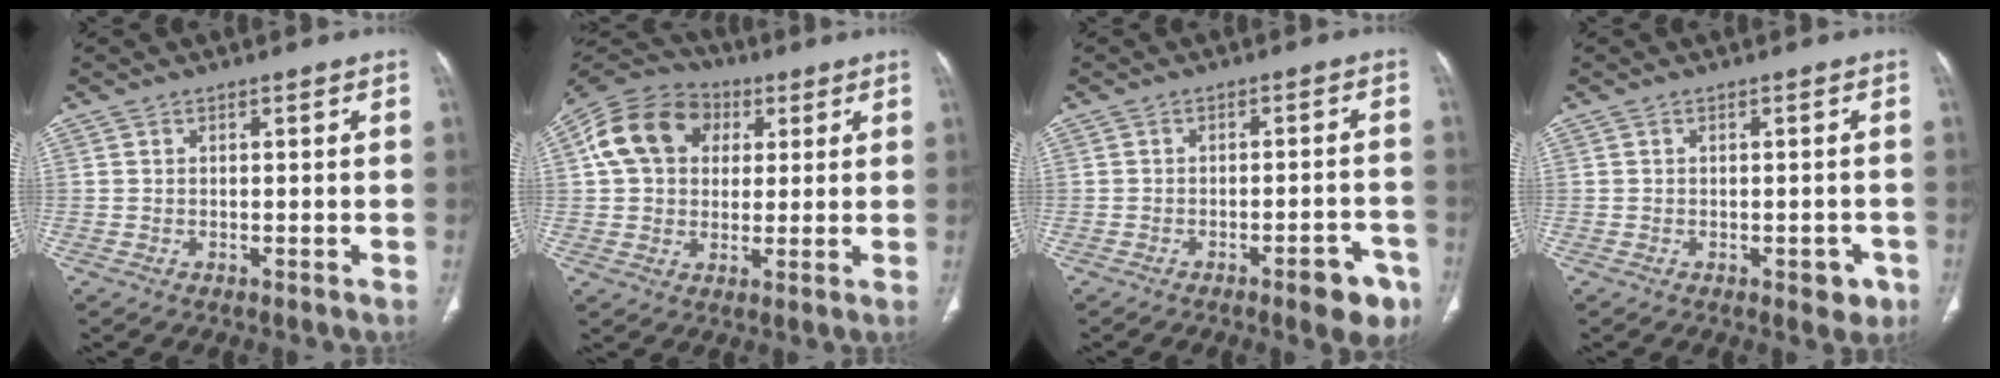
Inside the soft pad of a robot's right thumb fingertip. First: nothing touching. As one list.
[{"total": 14.9, "force": [3.8, 11.6, 8.4], "torque": [-0.142, 0.015, 0.058]}, {"total": 7.4, "force": [-4.3, 2.4, 5.6], "torque": [-0.050, 0.023, -0.050]}, {"total": 3.5, "force": [-1.6, 1.9, 2.4], "torque": [-0.011, 0.006, -0.015]}]